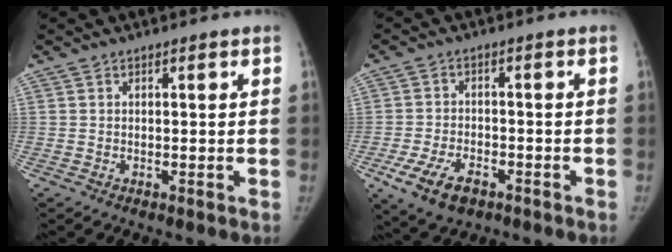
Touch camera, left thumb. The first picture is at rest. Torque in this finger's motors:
{"motor_torque": [0.50, 0.69, 0.59, -0.86, 0.26]}